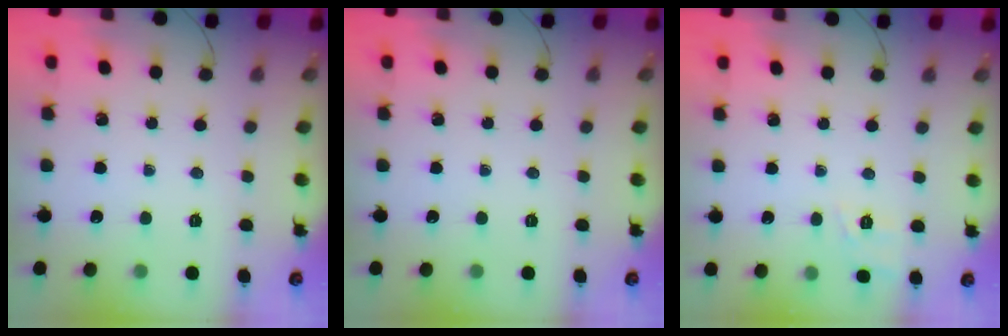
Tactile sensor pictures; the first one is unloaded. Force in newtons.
{"total": 0.0}
{"total": 2.9, "press": 2.3, "slide": 1.8}